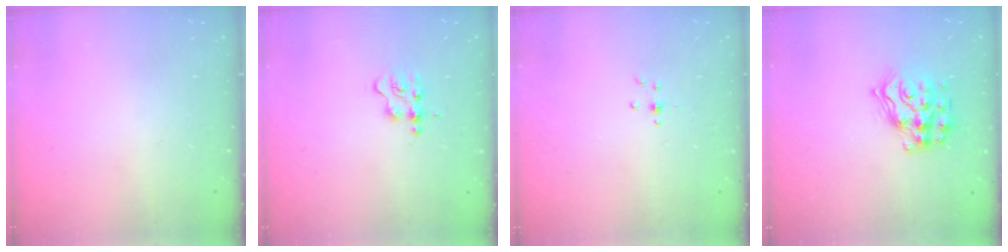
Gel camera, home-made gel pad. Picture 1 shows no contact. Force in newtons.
{"total": 2.7, "press": 2.7, "slide": 0.3}
{"total": 3.0, "press": 2.8, "slide": 1.1}
{"total": 14.8, "press": 14.8, "slide": 0.9}